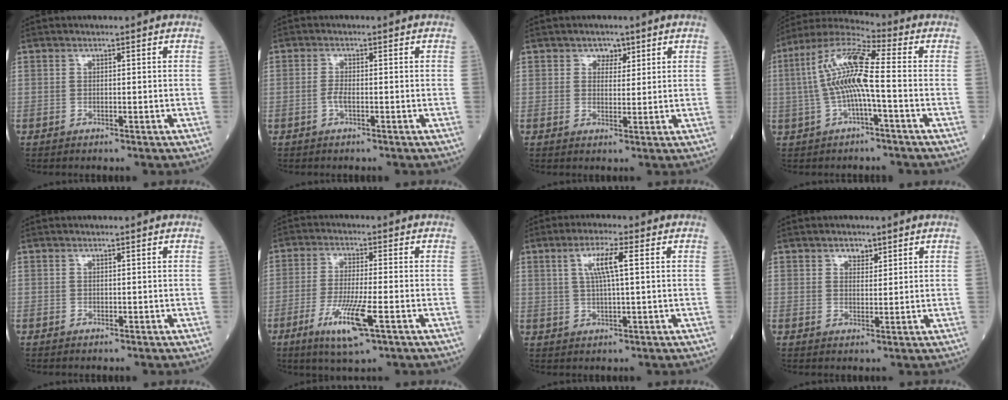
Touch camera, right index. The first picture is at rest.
{"total": 1.6, "force": [-0.7, 0.4, 1.4], "torque": [-0.031, 0.001, -0.015]}
{"total": 2.4, "force": [1.3, 1.8, 1.0], "torque": [-0.011, 0.001, 0.018]}
{"total": 11.3, "force": [-0.6, 1.3, 11.2], "torque": [-0.230, 0.028, -0.017]}
{"total": 0.0}
{"total": 8.9, "force": [-4.0, 0.7, 7.8], "torque": [-0.155, -0.021, -0.070]}
{"total": 5.4, "force": [1.5, 0.3, 5.2], "torque": [-0.103, 0.005, 0.030]}
{"total": 2.1, "force": [1.4, 1.3, 1.0], "torque": [-0.016, -0.001, 0.023]}